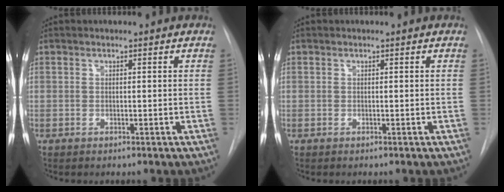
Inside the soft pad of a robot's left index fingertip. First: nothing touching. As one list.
[{"total": 0.0}]